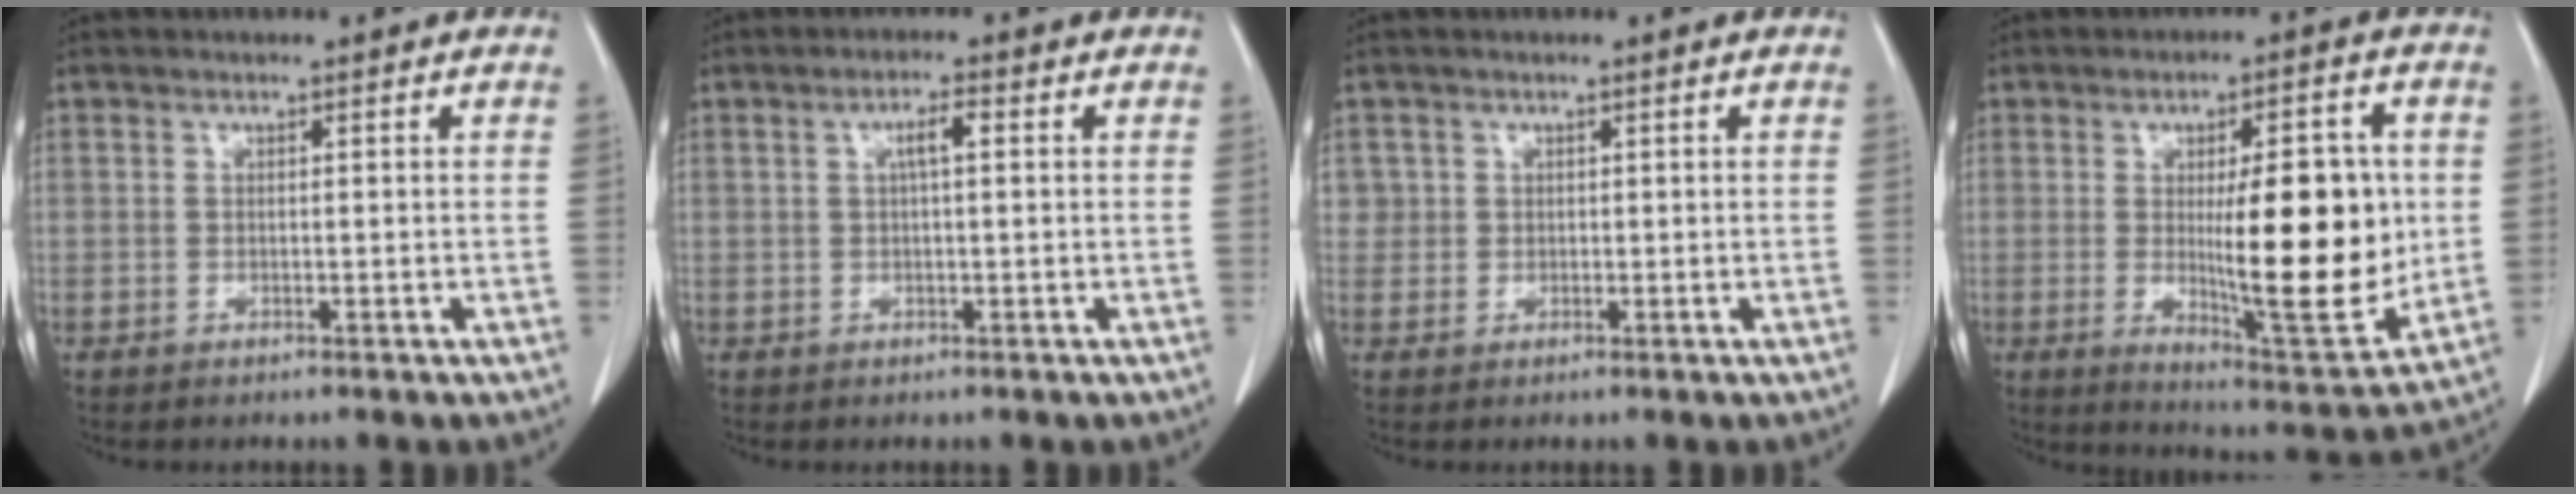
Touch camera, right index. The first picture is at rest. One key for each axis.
{"total": 2.6, "fx": 0.6, "fy": 0.4, "fz": 2.5, "tx": -0.045, "ty": 0.005, "tz": 0.009}
{"total": 1.7, "fx": 0.6, "fy": 1.6, "fz": 0.0, "tx": 0.019, "ty": 0.001, "tz": 0.004}
{"total": 17.0, "fx": 0.2, "fy": 4.0, "fz": 16.6, "tx": -0.235, "ty": -0.010, "tz": 0.011}